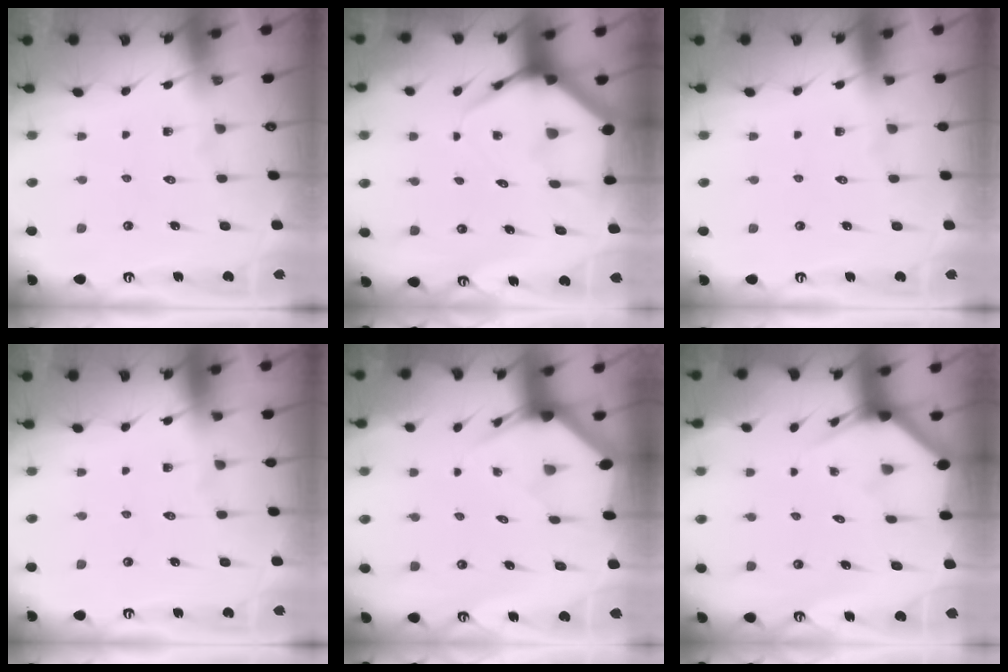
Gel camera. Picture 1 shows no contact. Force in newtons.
{"total": 5.3, "press": 5.2, "slide": 0.7}
{"total": 0.0}
{"total": 0.0}
{"total": 2.9, "press": 2.9, "slide": 0.1}
{"total": 2.8, "press": 2.8, "slide": 0.1}